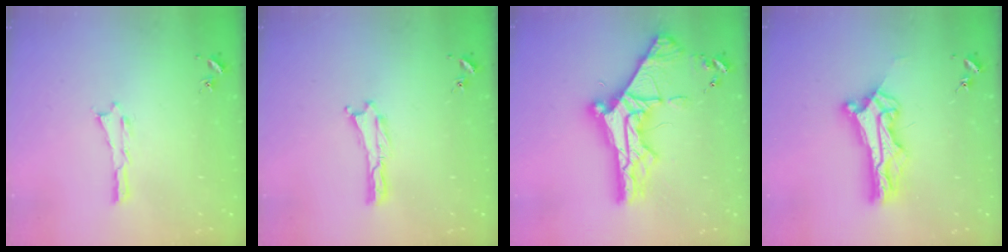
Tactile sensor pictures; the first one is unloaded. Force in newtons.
{"total": 0.0}
{"total": 10.8, "press": 10.7, "slide": 1.2}
{"total": 9.7, "press": 9.7, "slide": 0.8}